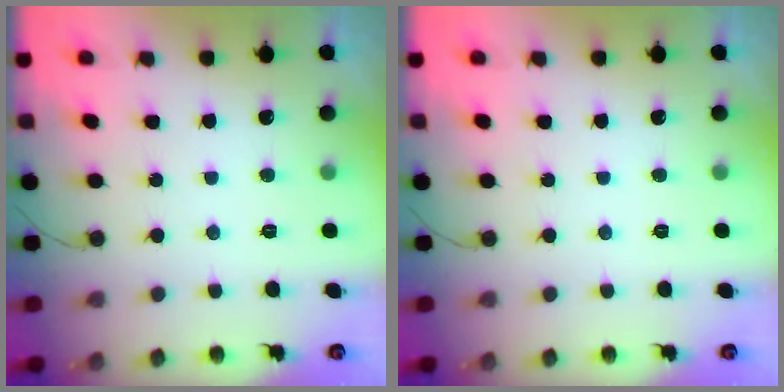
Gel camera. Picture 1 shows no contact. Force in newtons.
{"total": 0.0}